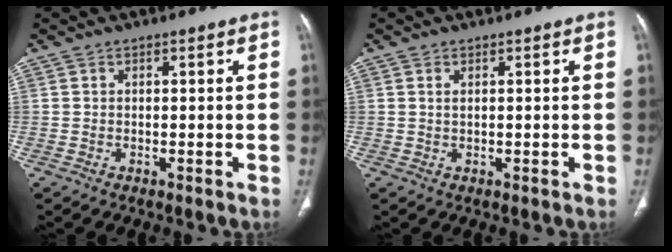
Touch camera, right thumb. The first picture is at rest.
{"total": 1.0, "force": [0.4, 0.4, 0.8], "torque": [-0.018, 0.002, 0.011]}